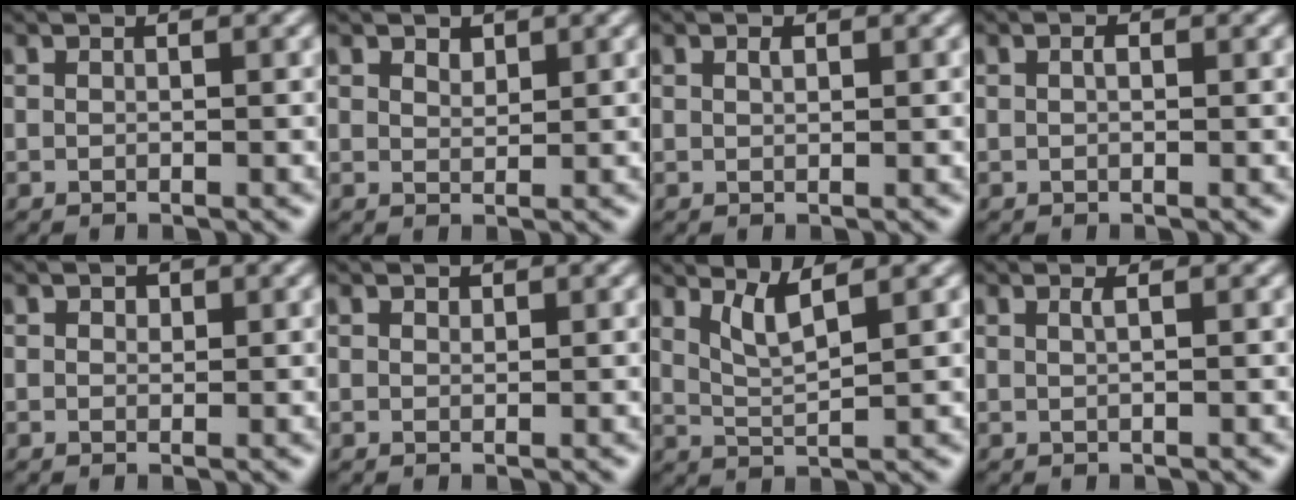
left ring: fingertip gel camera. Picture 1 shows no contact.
{"total": 1.1, "force": [0.9, 0.5, 0.3], "torque": [-0.008, 0.000, 0.017]}
{"total": 0.6, "force": [0.4, 0.3, 0.4], "torque": [-0.009, 0.001, 0.007]}
{"total": 0.6, "force": [0.1, 0.3, 0.5], "torque": [-0.011, 0.001, 0.001]}
{"total": 0.8, "force": [0.5, 0.6, 0.3], "torque": [-0.005, -0.003, 0.004]}
{"total": 0.5, "force": [0.4, 0.3, 0.1], "torque": [-0.002, -0.003, 0.007]}
{"total": 2.8, "force": [1.9, 0.5, 2.0], "torque": [-0.036, -0.006, 0.040]}
{"total": 0.9, "force": [0.3, 0.3, 0.8], "torque": [-0.009, 0.002, 0.004]}